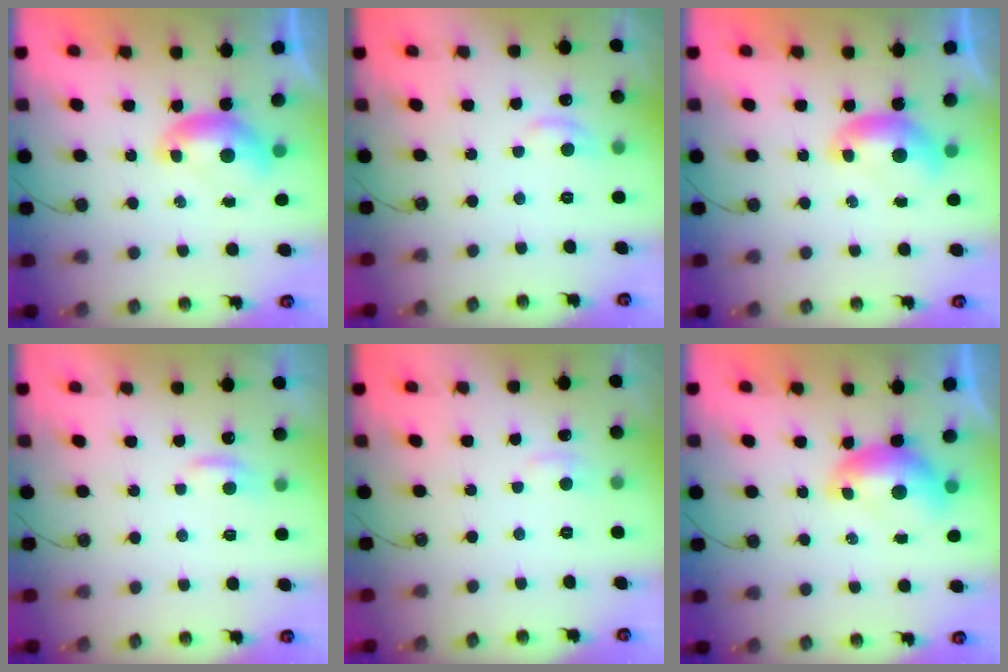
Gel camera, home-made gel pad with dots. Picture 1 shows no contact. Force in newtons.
{"total": 1.8, "press": 1.5, "slide": 1.0}
{"total": 0.0}
{"total": 0.6, "press": 0.1, "slide": 0.6}
{"total": 2.0, "press": 1.9, "slide": 0.6}
{"total": 1.2, "press": 1.1, "slide": 0.6}